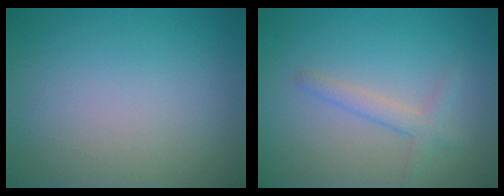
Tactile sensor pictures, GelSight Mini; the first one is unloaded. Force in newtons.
{"total": 1.9, "press": 1.9, "slide": 0.1}